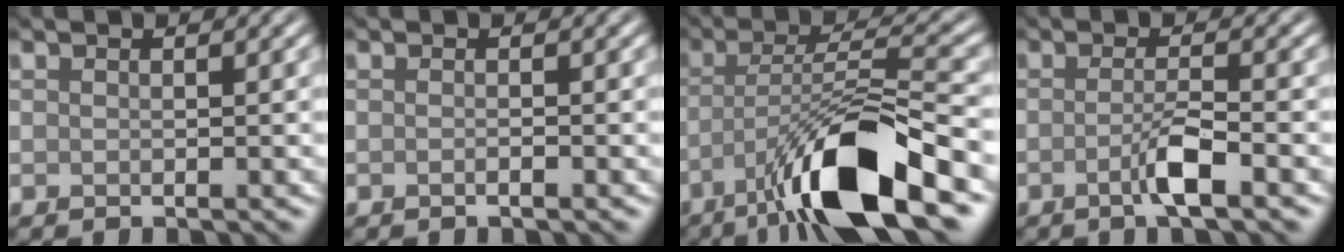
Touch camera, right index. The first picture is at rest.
{"total": 0.8, "force": [-0.3, 0.2, 0.7], "torque": [-0.009, -0.002, -0.009]}
{"total": 11.0, "force": [-6.4, 2.1, 8.6], "torque": [-0.152, 0.005, -0.118]}
{"total": 2.9, "force": [-1.1, 0.4, 2.6], "torque": [-0.045, 0.006, -0.028]}